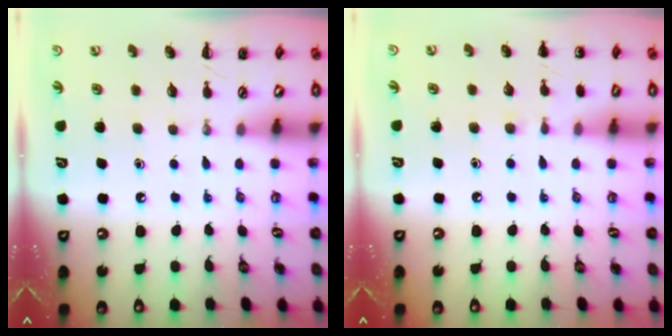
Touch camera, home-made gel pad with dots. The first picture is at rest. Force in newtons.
{"total": 4.8, "press": 4.5, "slide": 1.6}